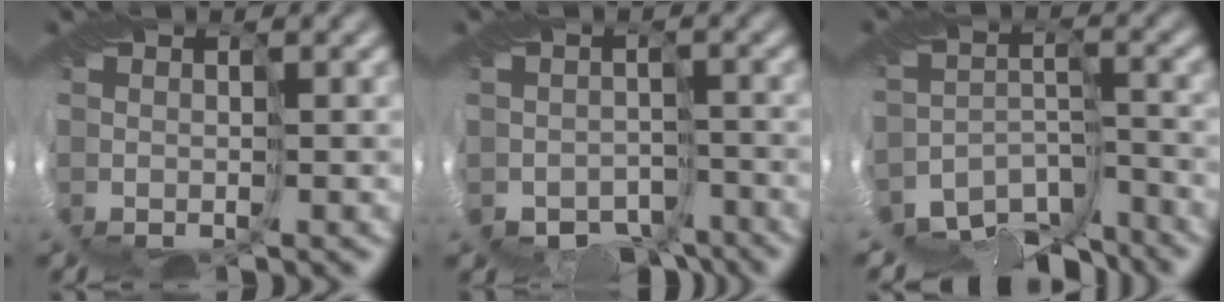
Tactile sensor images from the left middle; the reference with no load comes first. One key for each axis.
{"total": 5.0, "fx": -3.7, "fy": 3.2, "fz": 1.0, "tx": -0.014, "ty": -0.034, "tz": -0.052}
{"total": 10.3, "fx": -9.9, "fy": 2.4, "fz": 1.4, "tx": -0.012, "ty": -0.012, "tz": -0.160}